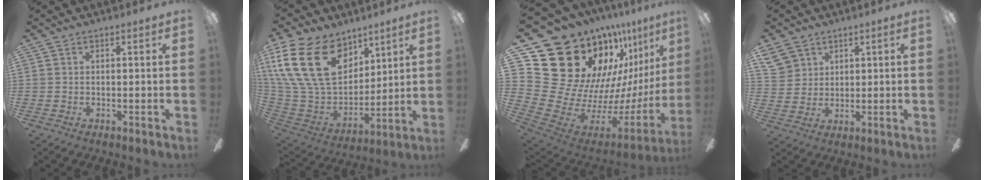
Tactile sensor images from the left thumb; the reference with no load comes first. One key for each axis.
{"total": 25.7, "fx": 11.4, "fy": 17.0, "fz": 15.5, "tx": -0.336, "ty": -0.046, "tz": 0.212}
{"total": 27.3, "fx": 14.3, "fy": 18.2, "fz": 14.4, "tx": -0.216, "ty": -0.172, "tz": 0.335}
{"total": 6.7, "fx": 4.2, "fy": 5.0, "fz": 1.5, "tx": -0.036, "ty": -0.007, "tz": 0.082}